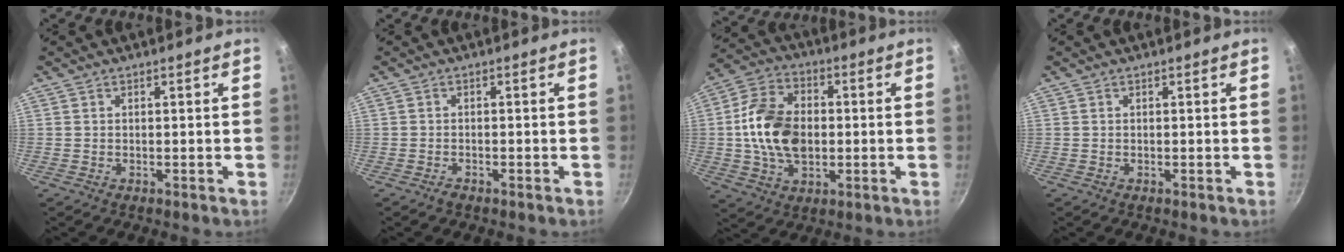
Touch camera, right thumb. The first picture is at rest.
{"total": 1.3, "force": [-1.0, 0.5, 0.6], "torque": [-0.017, 0.009, -0.017]}
{"total": 14.9, "force": [-0.2, 10.0, 10.9], "torque": [-0.178, 0.016, -0.014]}
{"total": 0.0}